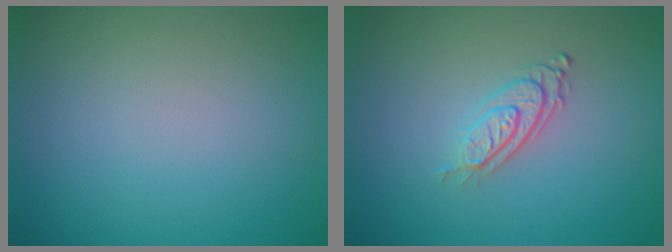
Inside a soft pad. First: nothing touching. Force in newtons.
{"total": 2.9, "press": 2.0, "slide": 2.0}